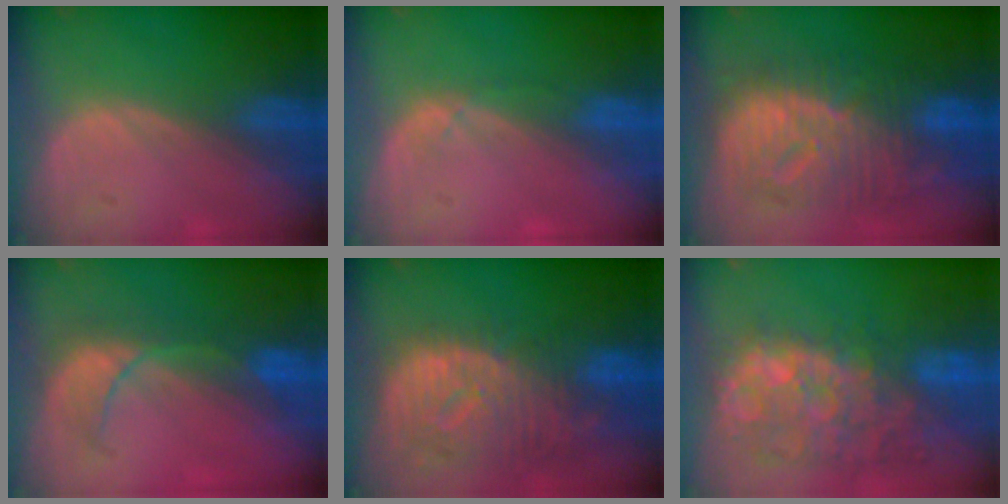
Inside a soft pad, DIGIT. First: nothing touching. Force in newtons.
{"total": 1.1, "press": 1.1, "slide": 0.2}
{"total": 12.3, "press": 12.2, "slide": 1.3}
{"total": 5.9, "press": 5.9, "slide": 0.8}
{"total": 12.2, "press": 10.5, "slide": 6.1}
{"total": 12.5, "press": 11.3, "slide": 5.4}